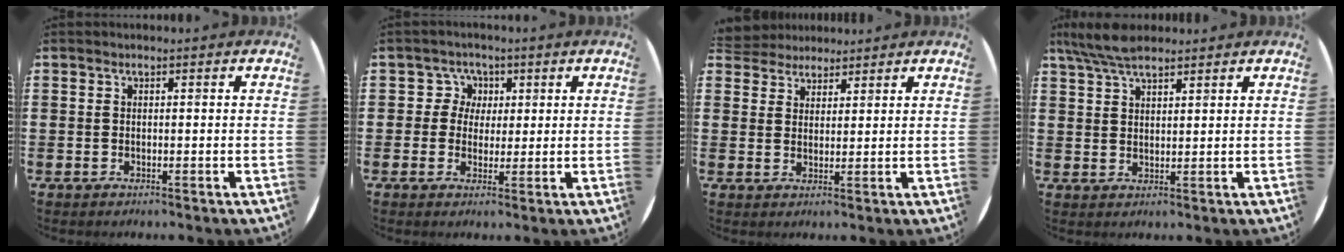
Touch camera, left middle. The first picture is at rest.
{"total": 3.2, "force": [1.1, 2.9, 0.4], "torque": [-0.012, 0.009, 0.016]}
{"total": 3.4, "force": [3.2, 1.2, -0.4], "torque": [-0.003, -0.001, 0.062]}
{"total": 5.4, "force": [4.5, 1.6, 2.6], "torque": [-0.061, -0.002, 0.082]}